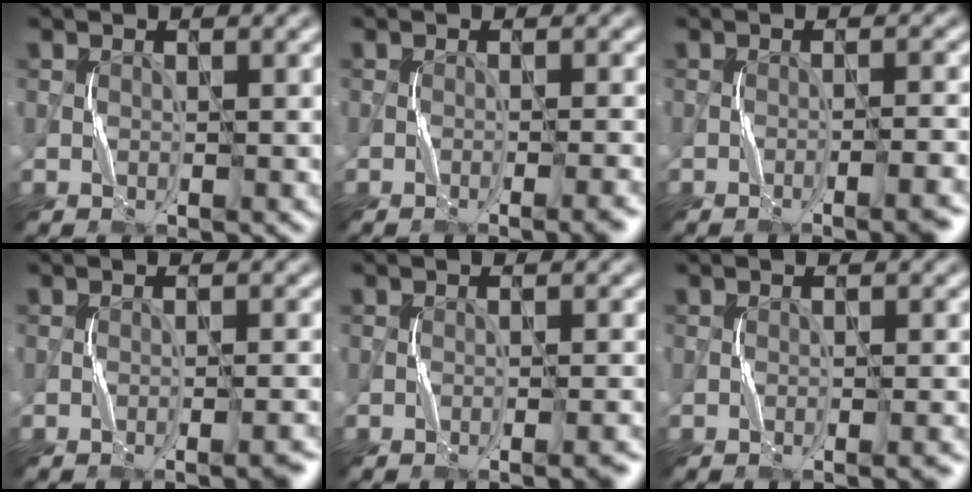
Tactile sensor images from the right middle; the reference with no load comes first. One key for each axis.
{"total": 2.0, "fx": -1.1, "fy": 0.1, "fz": 1.7, "tx": -0.020, "ty": 0.007, "tz": -0.019}
{"total": 3.6, "fx": -1.9, "fy": 0.4, "fz": 3.0, "tx": -0.035, "ty": 0.012, "tz": -0.030}
{"total": 1.7, "fx": -1.1, "fy": 0.1, "fz": 1.4, "tx": -0.017, "ty": 0.010, "tz": -0.019}
{"total": 1.4, "fx": -0.9, "fy": 0.0, "fz": 1.1, "tx": -0.013, "ty": 0.009, "tz": -0.014}
{"total": 1.1, "fx": -0.7, "fy": -0.1, "fz": 0.8, "tx": -0.011, "ty": 0.005, "tz": -0.011}